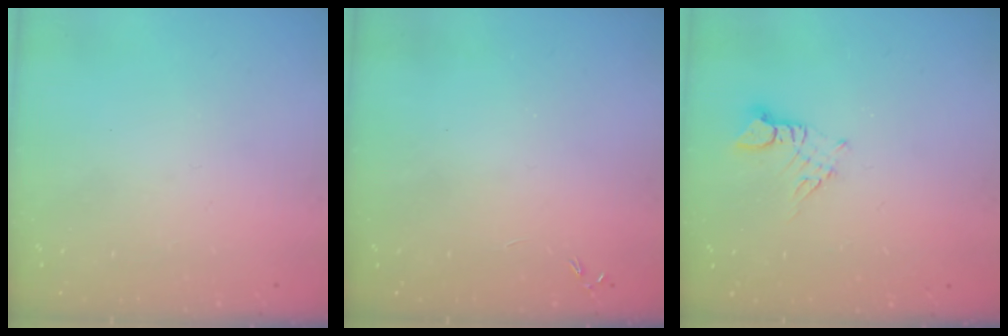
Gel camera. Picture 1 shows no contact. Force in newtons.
{"total": 0.0}
{"total": 2.5, "press": 2.5, "slide": 0.3}